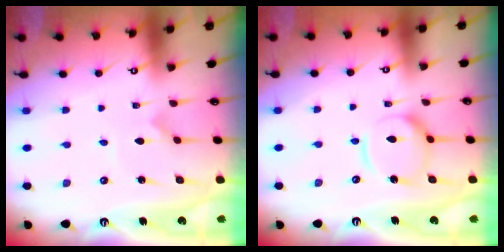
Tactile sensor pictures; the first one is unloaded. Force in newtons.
{"total": 12.7, "press": 12.7, "slide": 1.2}